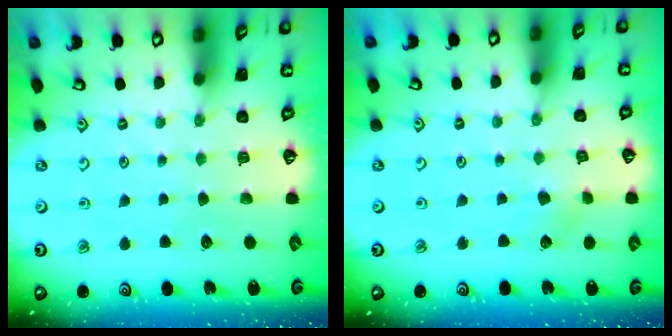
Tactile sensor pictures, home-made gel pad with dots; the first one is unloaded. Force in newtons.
{"total": 2.4, "press": 2.3, "slide": 0.4}